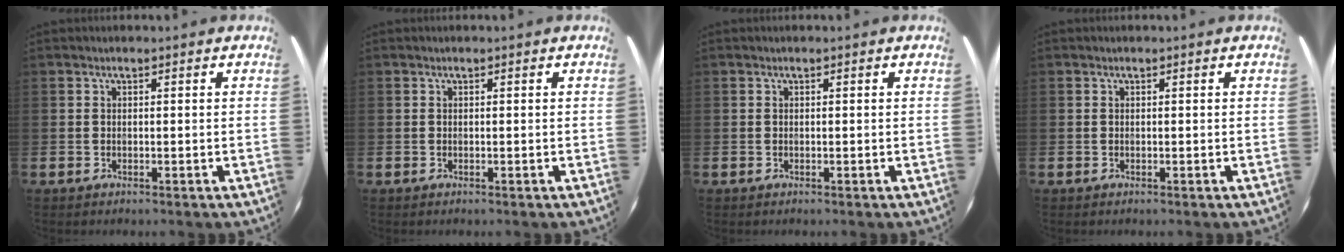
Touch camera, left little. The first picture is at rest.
{"total": 0.0}
{"total": 0.0}
{"total": 0.0}